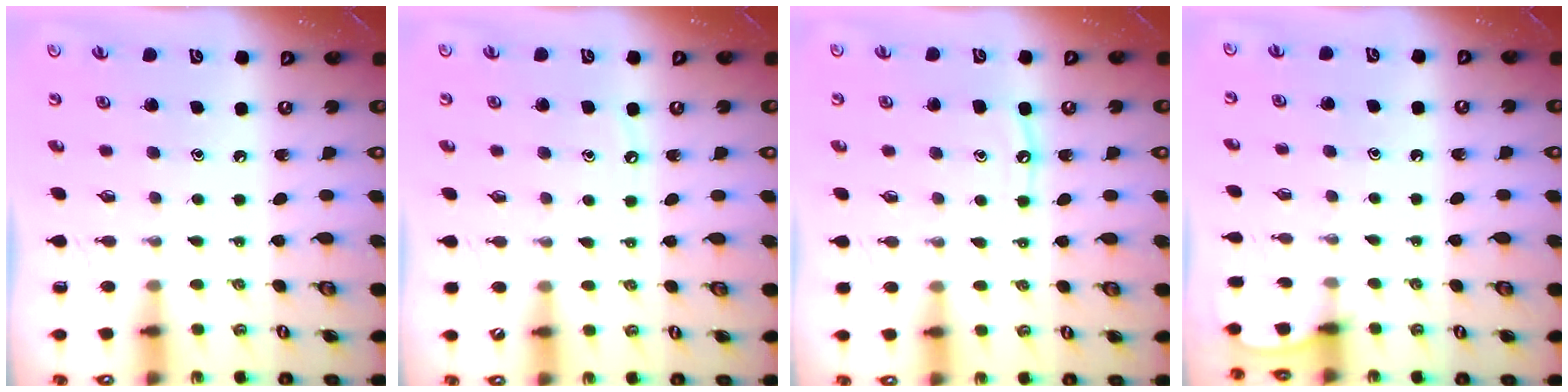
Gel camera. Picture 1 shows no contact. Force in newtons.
{"total": 2.9, "press": 2.8, "slide": 0.5}
{"total": 5.9, "press": 5.9, "slide": 0.6}
{"total": 2.1, "press": 2.1, "slide": 0.3}